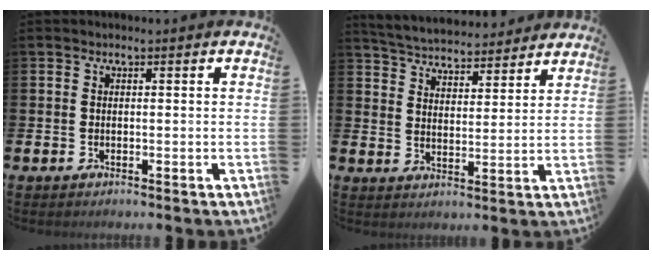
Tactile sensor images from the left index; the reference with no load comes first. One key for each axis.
{"total": 5.2, "fx": 5.1, "fy": 1.0, "fz": 0.2, "tx": -0.033, "ty": -0.033, "tz": 0.089}